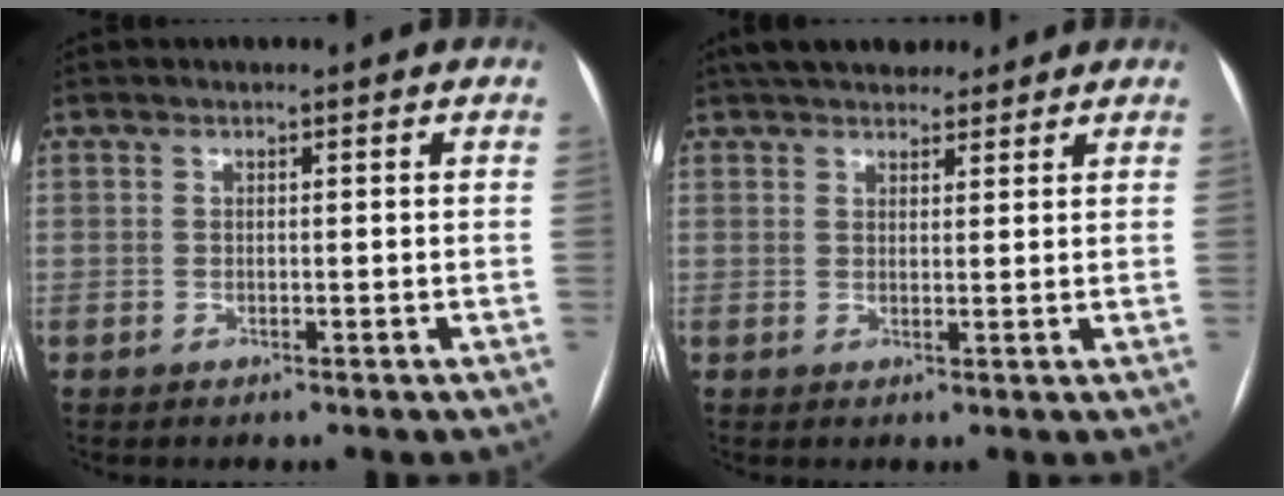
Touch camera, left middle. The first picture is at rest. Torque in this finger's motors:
{"motor_torque": [0.43, -0.40, 0.02, 0.05]}